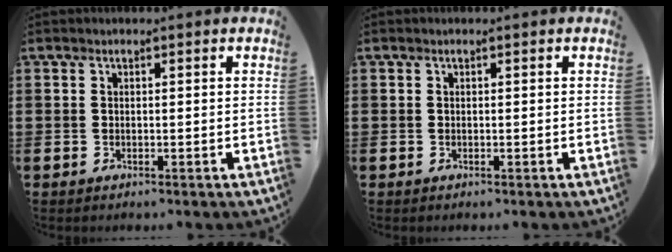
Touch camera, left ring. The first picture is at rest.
{"total": 0.0}